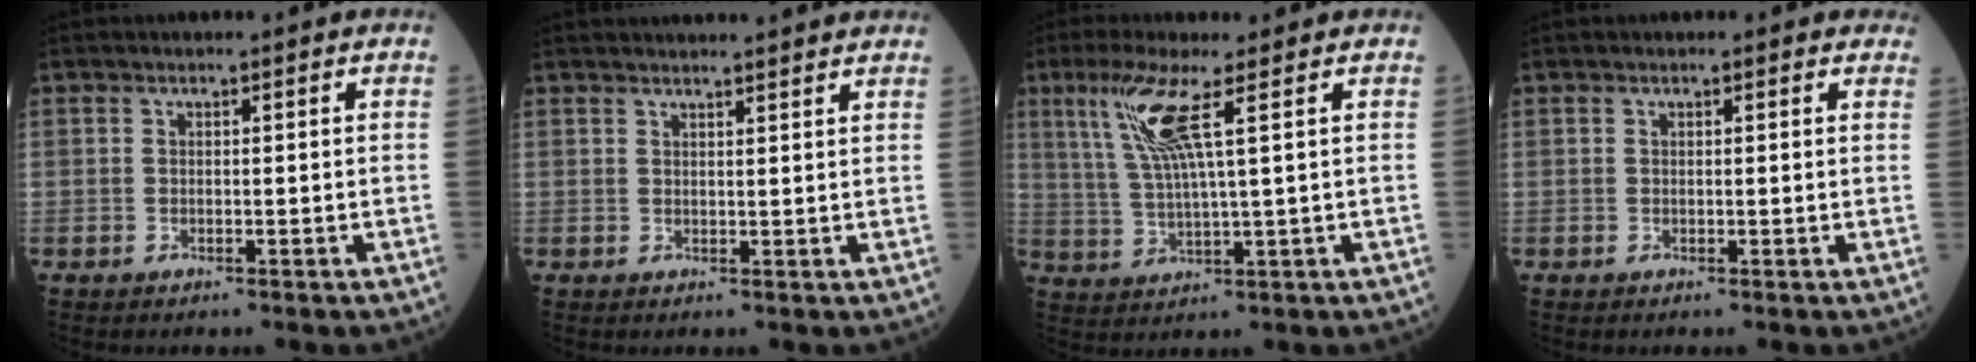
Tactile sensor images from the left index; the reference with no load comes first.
{"total": 9.8, "force": [9.2, 0.6, 3.2], "torque": [-0.038, 0.028, 0.102]}
{"total": 7.5, "force": [3.2, -0.4, 6.8], "torque": [-0.149, -0.001, 0.069]}
{"total": 1.0, "force": [0.8, 0.6, 0.2], "torque": [-0.001, 0.000, -0.003]}